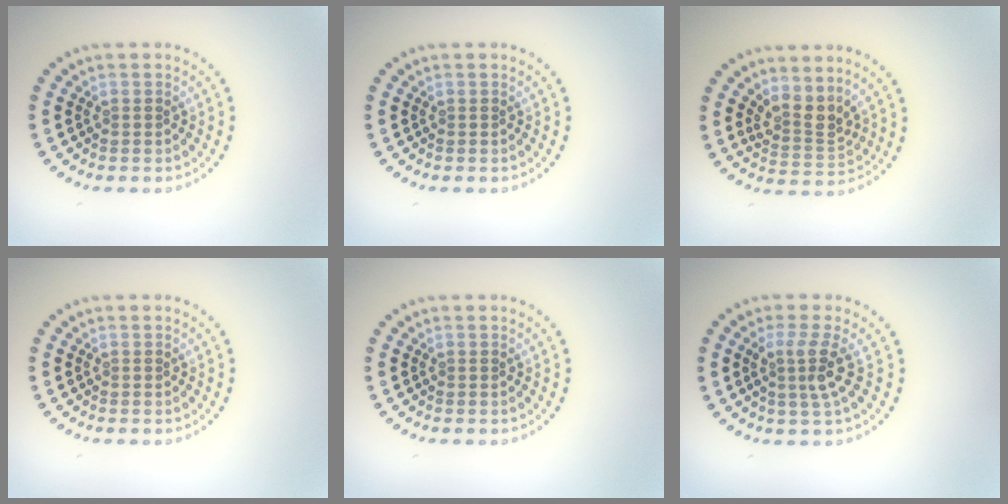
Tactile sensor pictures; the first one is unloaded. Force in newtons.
{"total": 0.0}
{"total": 2.8, "press": 2.1, "slide": 1.9}
{"total": 0.0}
{"total": 0.0}
{"total": 2.7, "press": 2.0, "slide": 1.8}